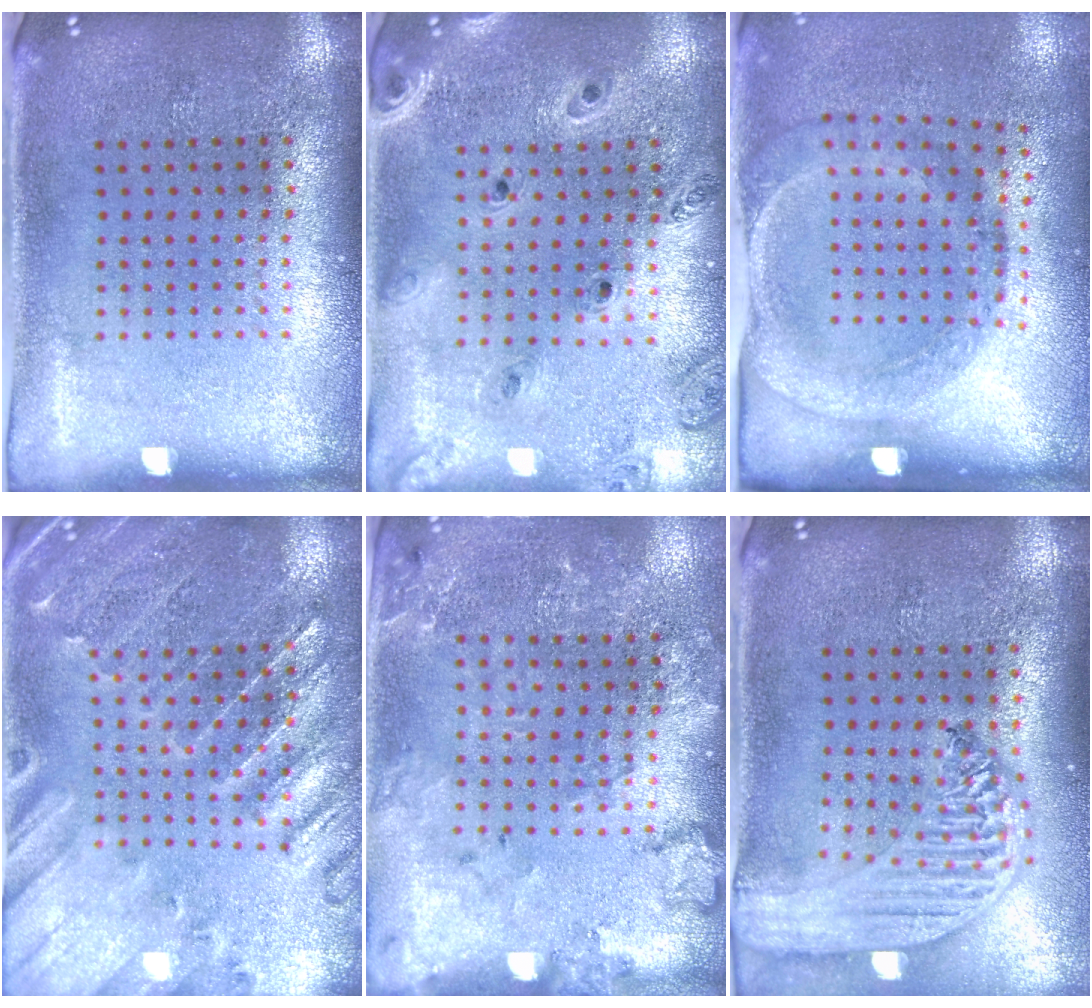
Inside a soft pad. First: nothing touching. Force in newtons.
{"total": 1.4, "press": 1.4, "slide": 0.2}
{"total": 1.8, "press": 1.1, "slide": 1.4}
{"total": 0.8, "press": 0.7, "slide": 0.3}
{"total": 1.7, "press": 1.7, "slide": 0.2}
{"total": 2.9, "press": 2.3, "slide": 1.7}